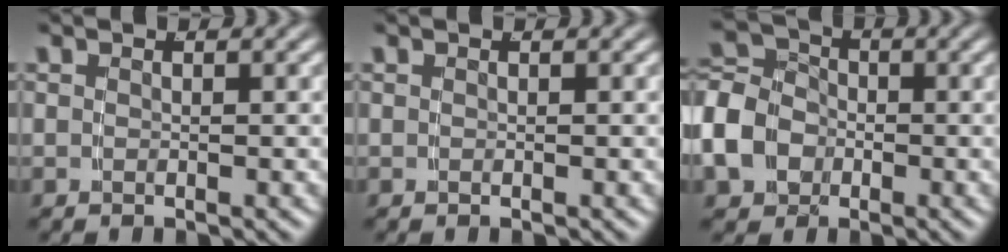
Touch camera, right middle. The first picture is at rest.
{"total": 0.0}
{"total": 6.9, "force": [-1.1, 6.0, 3.3], "torque": [-0.080, -0.017, -0.017]}